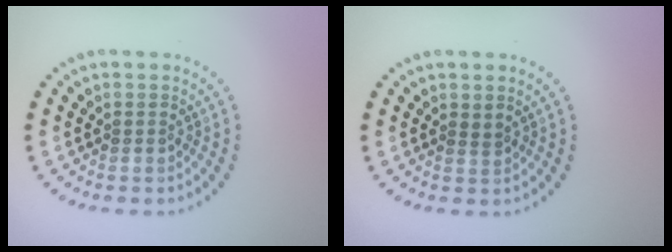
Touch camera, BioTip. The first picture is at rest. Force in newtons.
{"total": 0.6, "press": 0.3, "slide": 0.5}